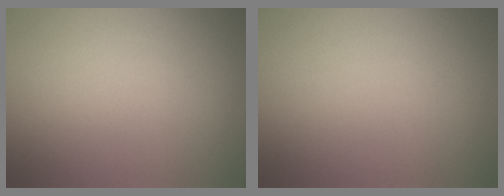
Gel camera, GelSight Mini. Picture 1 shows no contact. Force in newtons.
{"total": 0.0}